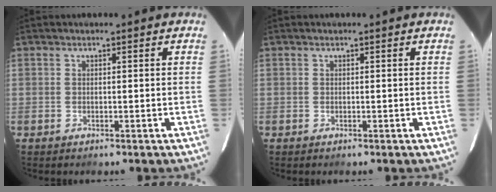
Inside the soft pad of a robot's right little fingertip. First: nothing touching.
{"total": 0.0}